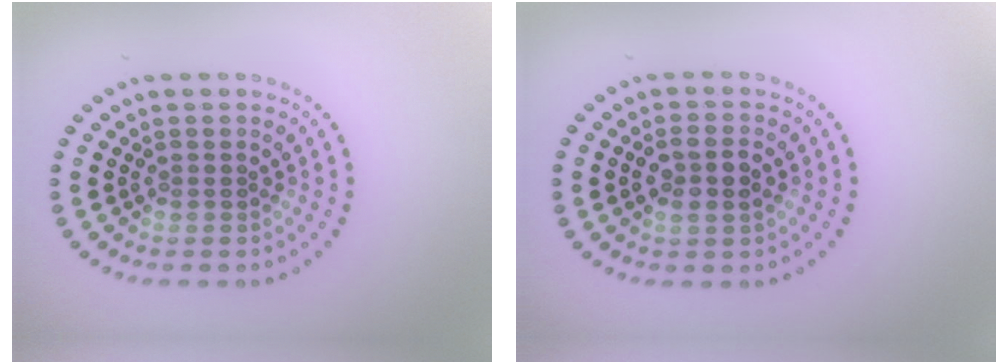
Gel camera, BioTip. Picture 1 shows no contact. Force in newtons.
{"total": 2.7, "press": 2.6, "slide": 0.7}